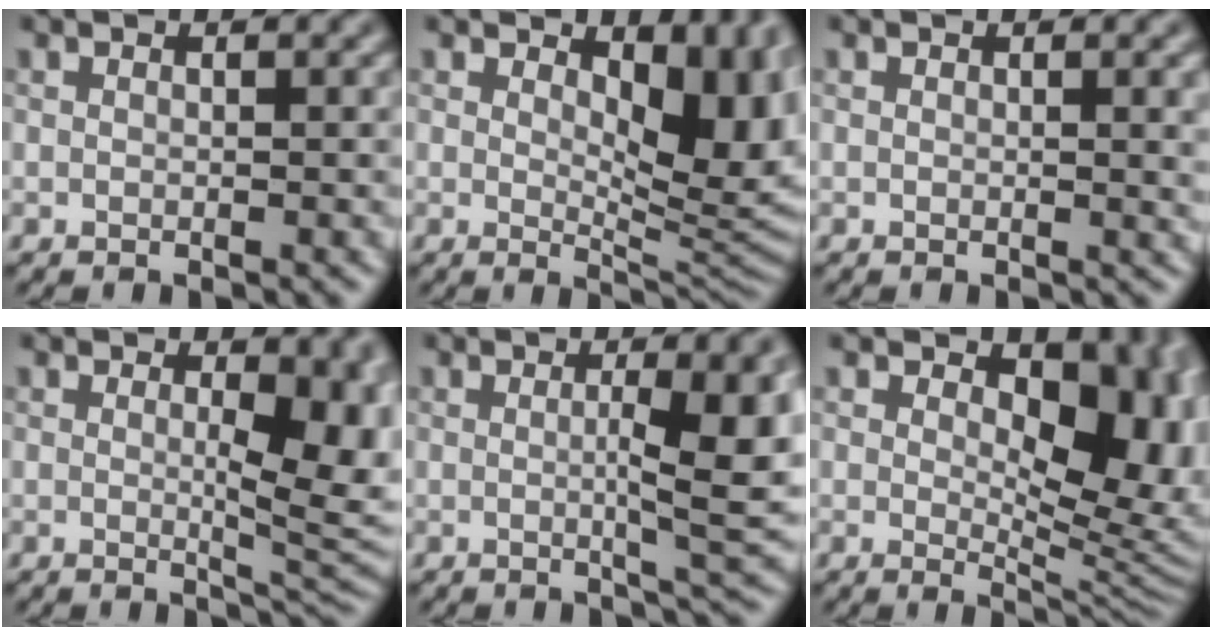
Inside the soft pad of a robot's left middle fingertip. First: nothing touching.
{"total": 7.5, "force": [2.2, 3.9, 5.9], "torque": [-0.082, -0.017, 0.035]}
{"total": 2.1, "force": [0.4, 0.6, 1.9], "torque": [-0.018, 0.000, 0.002]}
{"total": 7.1, "force": [0.4, 2.6, 6.6], "torque": [-0.082, -0.012, 0.016]}
{"total": 7.2, "force": [0.3, 1.4, 7.1], "torque": [-0.098, 0.000, 0.004]}
{"total": 11.3, "force": [2.5, 6.2, 9.1], "torque": [-0.112, -0.014, 0.044]}